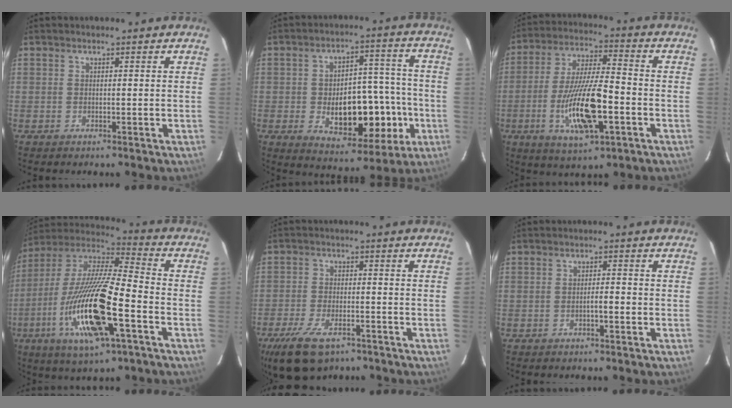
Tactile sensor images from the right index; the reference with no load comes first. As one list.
[{"total": 15.2, "force": [-3.5, 7.5, 12.7], "torque": [-0.179, 0.024, -0.036]}, {"total": 14.6, "force": [-4.4, 3.1, 13.6], "torque": [-0.263, -0.008, -0.075]}, {"total": 21.8, "force": [-7.3, 3.7, 20.2], "torque": [-0.428, -0.026, -0.134]}, {"total": 9.9, "force": [-6.7, 4.0, 6.0], "torque": [-0.118, -0.013, -0.112]}, {"total": 1.8, "force": [-0.7, 0.3, 1.6], "torque": [-0.025, 0.002, -0.014]}]